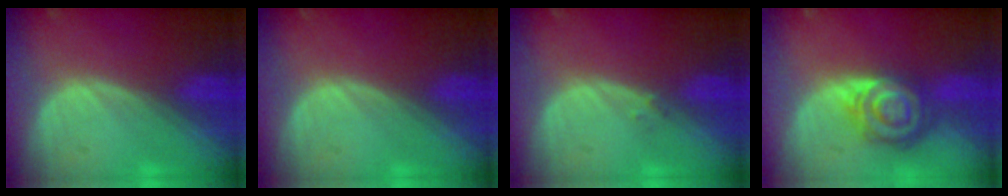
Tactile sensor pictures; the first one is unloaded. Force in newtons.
{"total": 0.0}
{"total": 0.7, "press": 0.7, "slide": 0.1}
{"total": 8.1, "press": 7.0, "slide": 3.9}